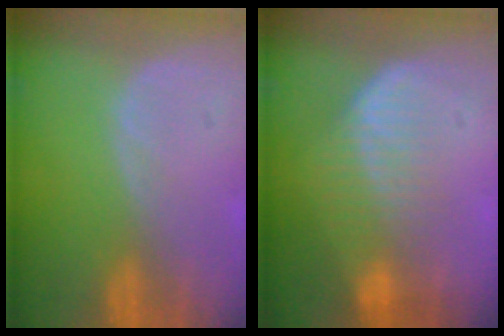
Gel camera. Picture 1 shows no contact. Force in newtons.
{"total": 7.2, "press": 6.6, "slide": 2.8}